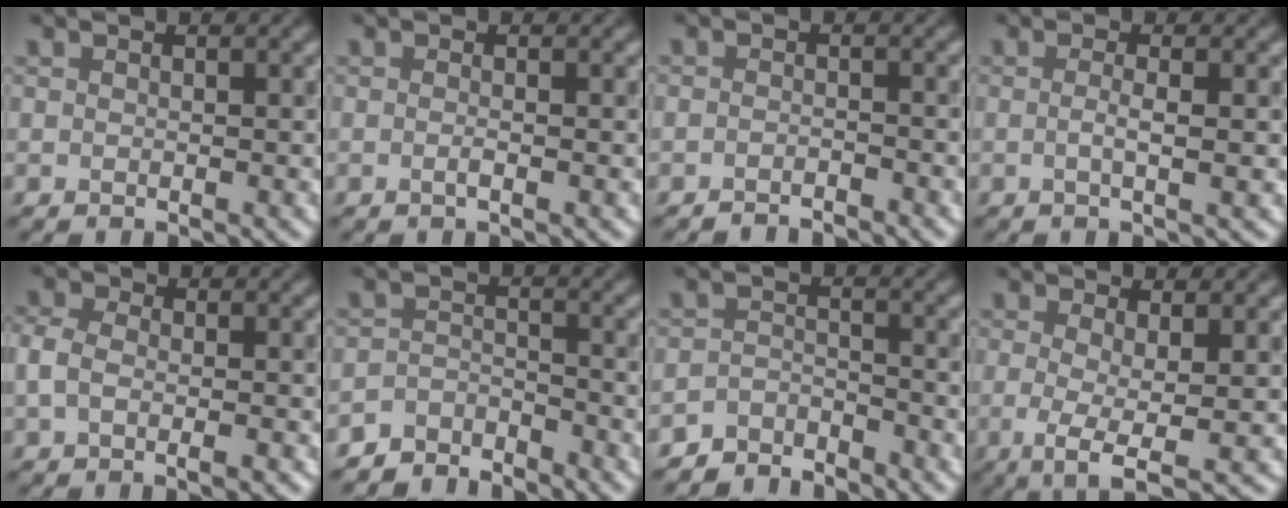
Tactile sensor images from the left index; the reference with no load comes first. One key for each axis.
{"total": 0.8, "fx": -0.3, "fy": 0.3, "fz": 0.7, "tx": -0.006, "ty": 0.003, "tz": -0.005}
{"total": 2.0, "fx": -2.0, "fy": 0.1, "fz": 0.1, "tx": 0.009, "ty": 0.001, "tz": -0.035}
{"total": 1.7, "fx": -0.1, "fy": 0.5, "fz": 1.6, "tx": -0.024, "ty": 0.005, "tz": -0.004}
{"total": 3.2, "fx": -0.9, "fy": 1.9, "fz": 2.4, "tx": -0.049, "ty": 0.006, "tz": -0.019}
{"total": 3.7, "fx": -3.6, "fy": 0.9, "fz": -0.1, "tx": 0.007, "ty": 0.008, "tz": -0.072}
{"total": 3.4, "fx": -3.3, "fy": 0.7, "fz": -0.1, "tx": 0.006, "ty": 0.007, "tz": -0.068}
{"total": 4.1, "fx": -0.9, "fy": 1.3, "fz": 3.8, "tx": -0.073, "ty": -0.007, "tz": -0.013}